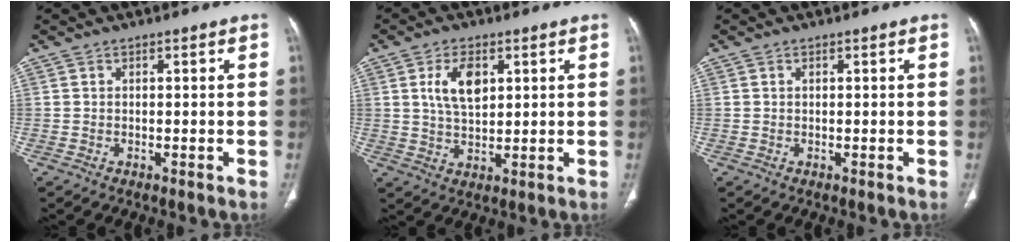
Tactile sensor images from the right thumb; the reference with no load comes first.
{"total": 7.2, "force": [2.4, 3.9, 5.6], "torque": [-0.096, -0.010, 0.050]}
{"total": 0.0}